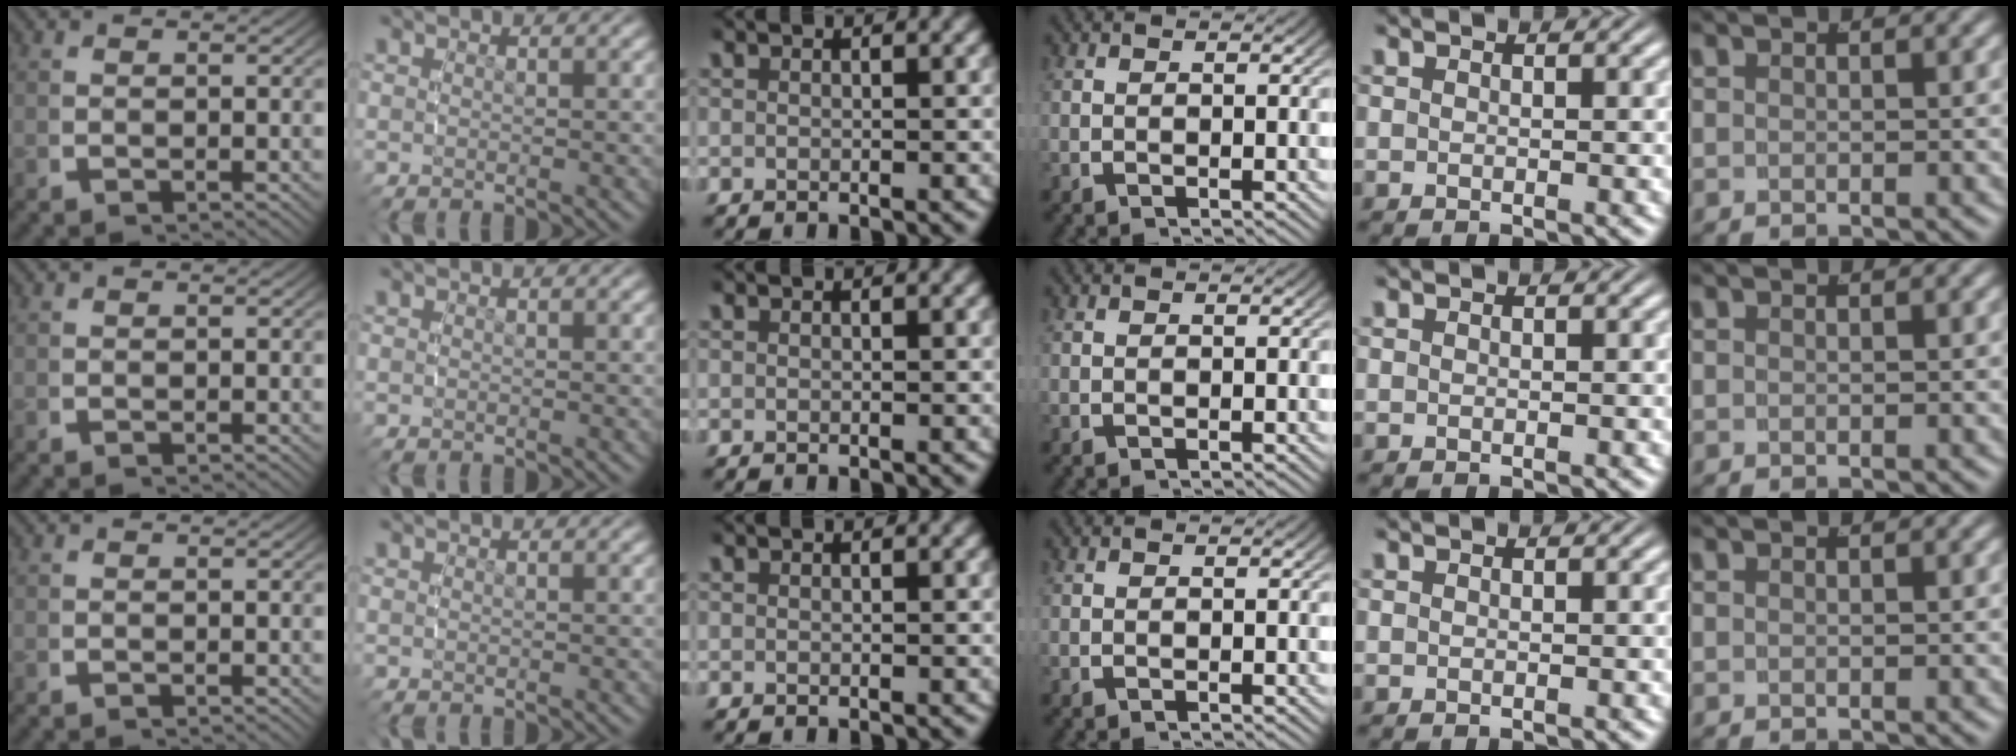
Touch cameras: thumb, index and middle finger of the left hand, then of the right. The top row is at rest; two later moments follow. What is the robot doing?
{"motion": "reach", "object": "glasses case"}